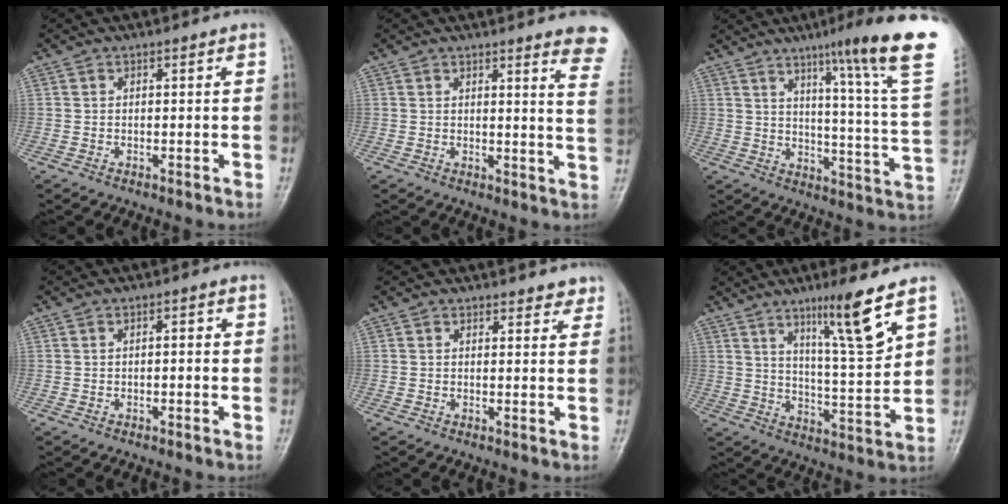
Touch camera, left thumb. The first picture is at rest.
{"total": 9.7, "force": [8.1, 0.5, 5.3], "torque": [-0.037, -0.059, 0.068]}
{"total": 22.1, "force": [13.4, 0.7, 17.6], "torque": [-0.225, -0.074, 0.178]}
{"total": 1.6, "force": [-0.1, 0.7, 1.4], "torque": [-0.017, 0.005, -0.002]}
{"total": 2.8, "force": [2.5, 1.2, 0.6], "torque": [0.015, -0.013, 0.021]}
{"total": 12.2, "force": [7.2, 1.0, 9.8], "torque": [-0.159, -0.049, 0.126]}